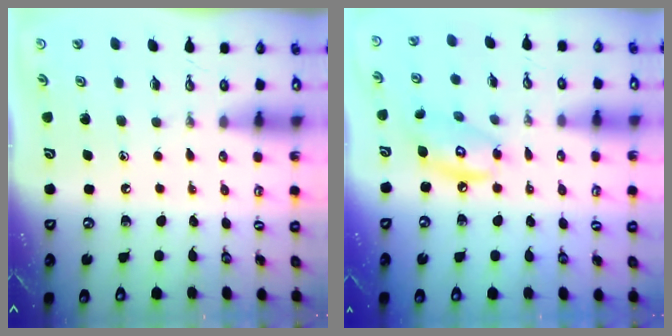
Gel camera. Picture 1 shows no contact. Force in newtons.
{"total": 9.7, "press": 9.7, "slide": 0.7}